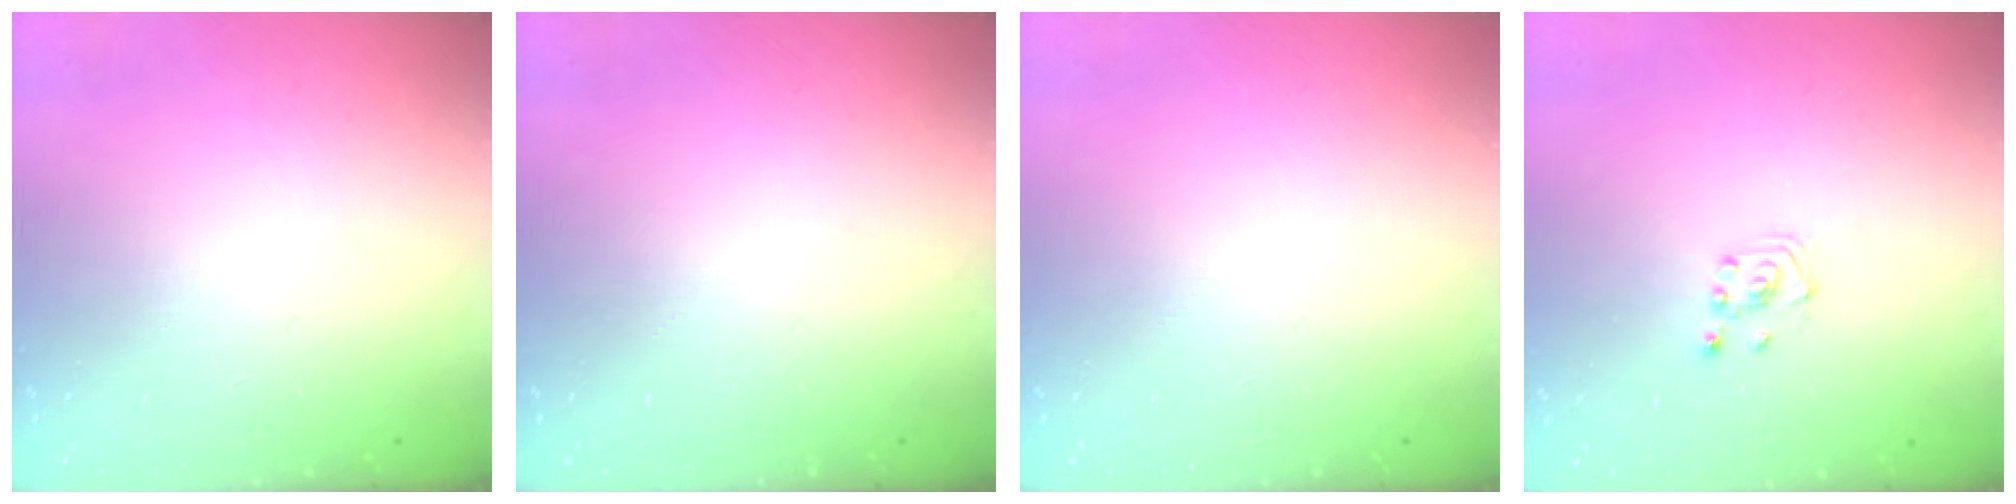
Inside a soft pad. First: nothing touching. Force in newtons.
{"total": 0.0}
{"total": 0.0}
{"total": 1.9, "press": 1.8, "slide": 0.6}